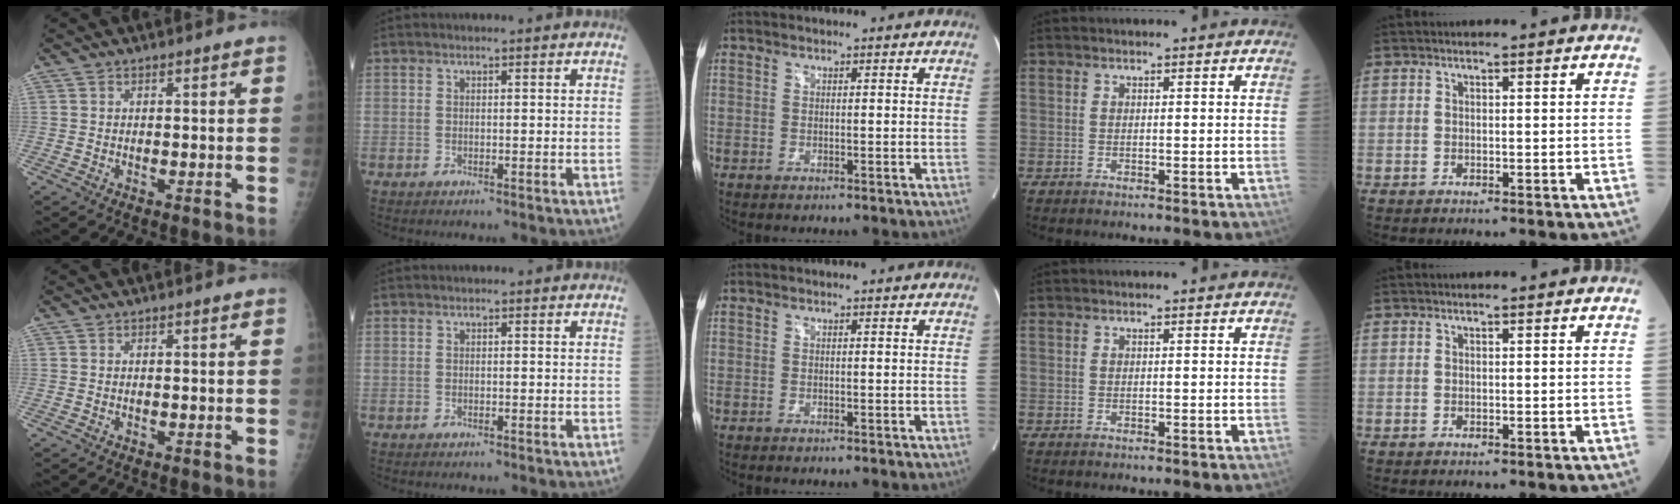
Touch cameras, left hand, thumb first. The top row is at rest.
{}